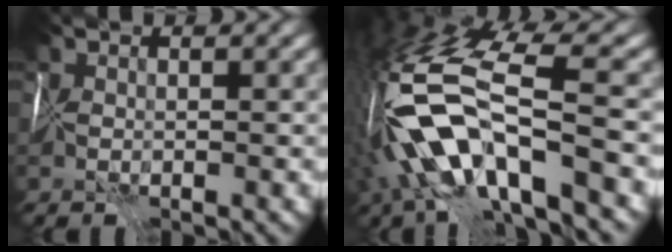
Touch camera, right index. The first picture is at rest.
{"total": 12.2, "force": [-3.4, 4.6, 10.7], "torque": [-0.211, 0.012, -0.059]}